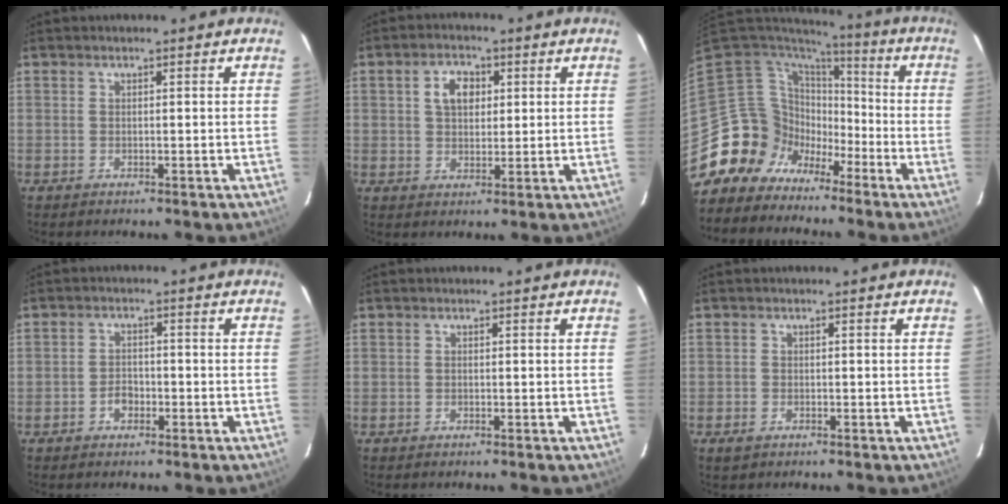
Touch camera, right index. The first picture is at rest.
{"total": 5.4, "force": [1.6, 3.8, 3.4], "torque": [-0.059, 0.015, 0.031]}
{"total": 12.4, "force": [-6.9, 10.2, 1.6], "torque": [-0.059, 0.039, -0.129]}
{"total": 2.7, "force": [-1.5, 1.9, 1.3], "torque": [-0.024, 0.006, -0.025]}
{"total": 0.0}
{"total": 1.8, "force": [-1.1, 1.2, 0.7], "torque": [-0.014, -0.001, -0.020]}